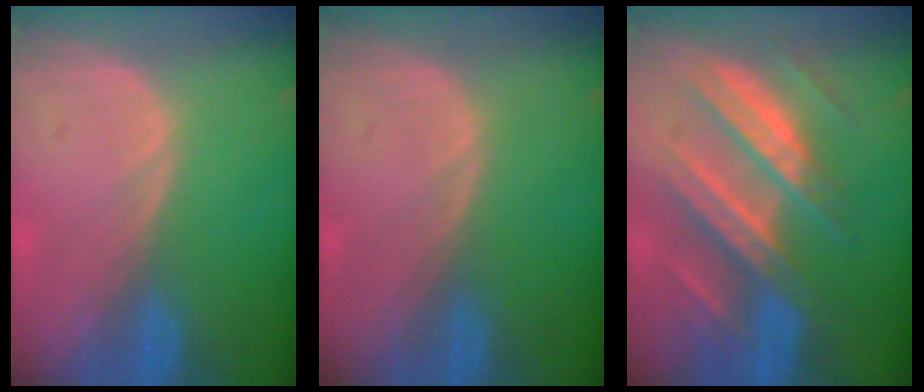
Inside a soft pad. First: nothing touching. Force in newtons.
{"total": 0.0}
{"total": 9.9, "press": 9.8, "slide": 0.9}